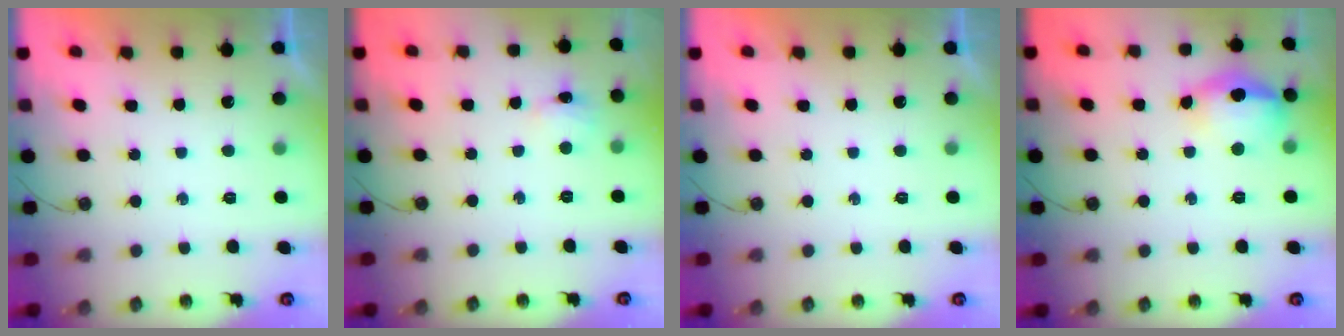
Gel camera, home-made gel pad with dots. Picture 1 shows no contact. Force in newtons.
{"total": 2.9, "press": 2.9, "slide": 0.5}
{"total": 0.0}
{"total": 14.1, "press": 14.0, "slide": 1.9}